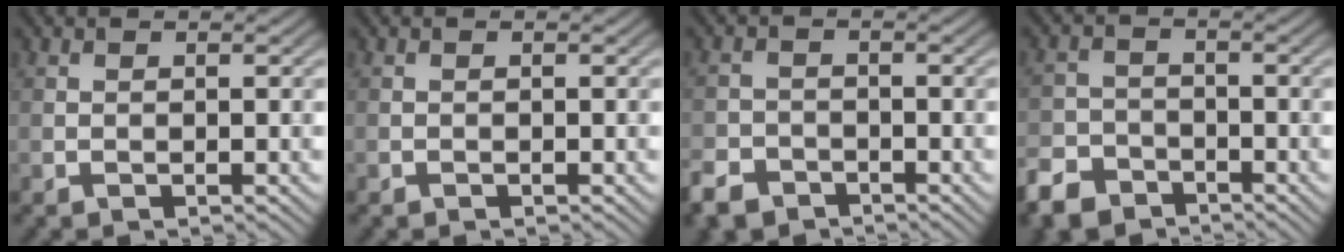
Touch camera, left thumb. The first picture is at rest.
{"total": 0.0}
{"total": 4.1, "force": [-3.2, 2.2, 1.2], "torque": [-0.029, -0.005, -0.068]}
{"total": 5.2, "force": [-4.0, 2.8, 1.7], "torque": [-0.039, -0.004, -0.087]}